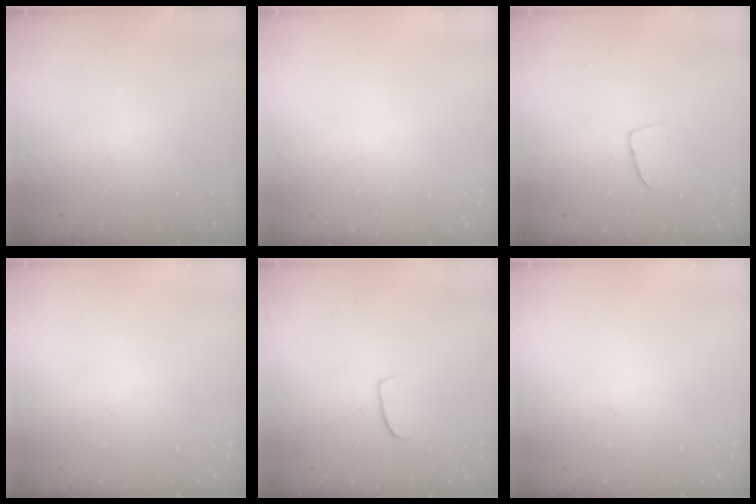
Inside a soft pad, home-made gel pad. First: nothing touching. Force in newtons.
{"total": 0.0}
{"total": 4.2, "press": 4.2, "slide": 0.3}
{"total": 0.0}
{"total": 6.1, "press": 6.1, "slide": 0.4}
{"total": 0.0}